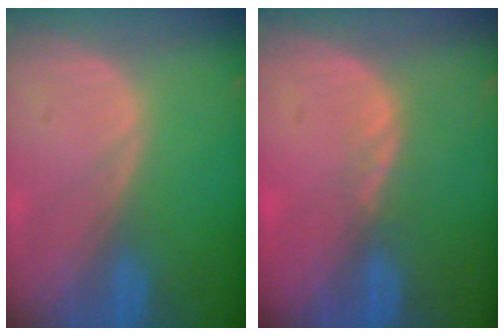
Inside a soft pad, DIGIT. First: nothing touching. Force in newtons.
{"total": 1.5, "press": 1.2, "slide": 0.8}